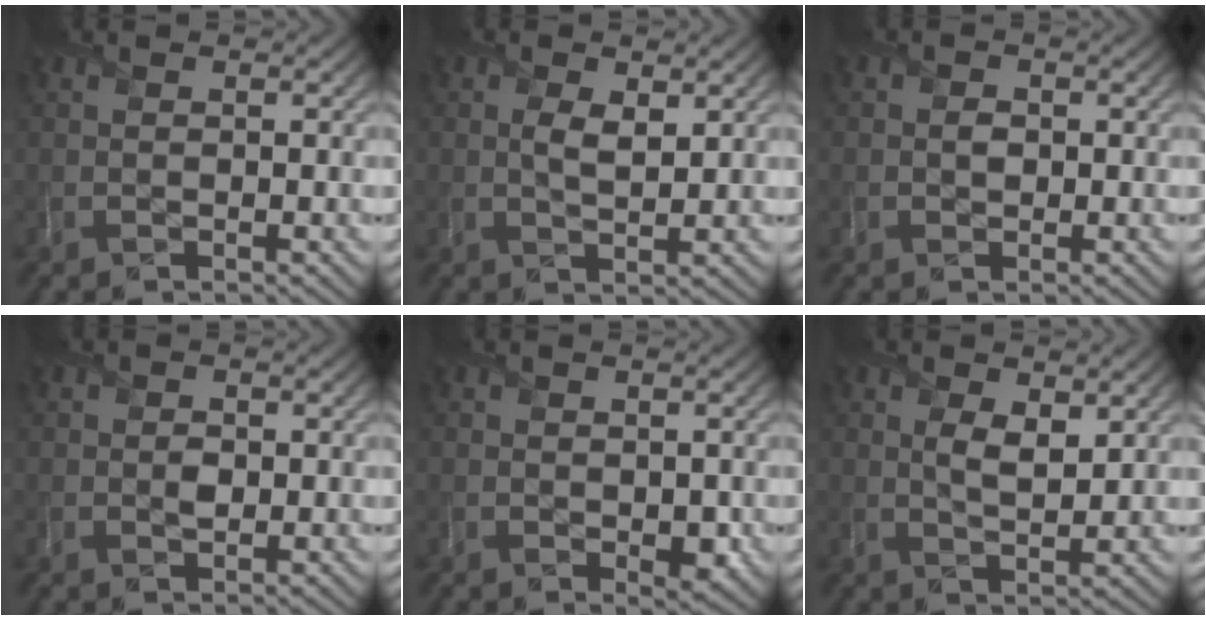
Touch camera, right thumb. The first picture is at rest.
{"total": 3.0, "force": [0.8, 1.5, 2.5], "torque": [-0.054, -0.007, 0.016]}
{"total": 1.5, "force": [-0.2, 1.3, 0.6], "torque": [-0.012, -0.005, -0.008]}
{"total": 1.6, "force": [-0.2, 1.3, 0.9], "torque": [-0.016, -0.006, -0.006]}
{"total": 2.2, "force": [-0.1, 1.7, 1.4], "torque": [-0.023, -0.014, 0.000]}
{"total": 3.8, "force": [1.2, 1.9, 3.0], "torque": [-0.064, -0.008, 0.025]}